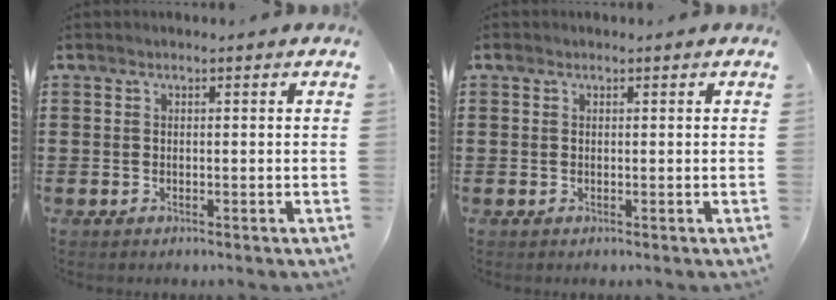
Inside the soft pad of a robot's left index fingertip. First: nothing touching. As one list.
[{"total": 0.5, "force": [0.2, 0.5, 0.2], "torque": [-0.005, 0.004, 0.004]}]